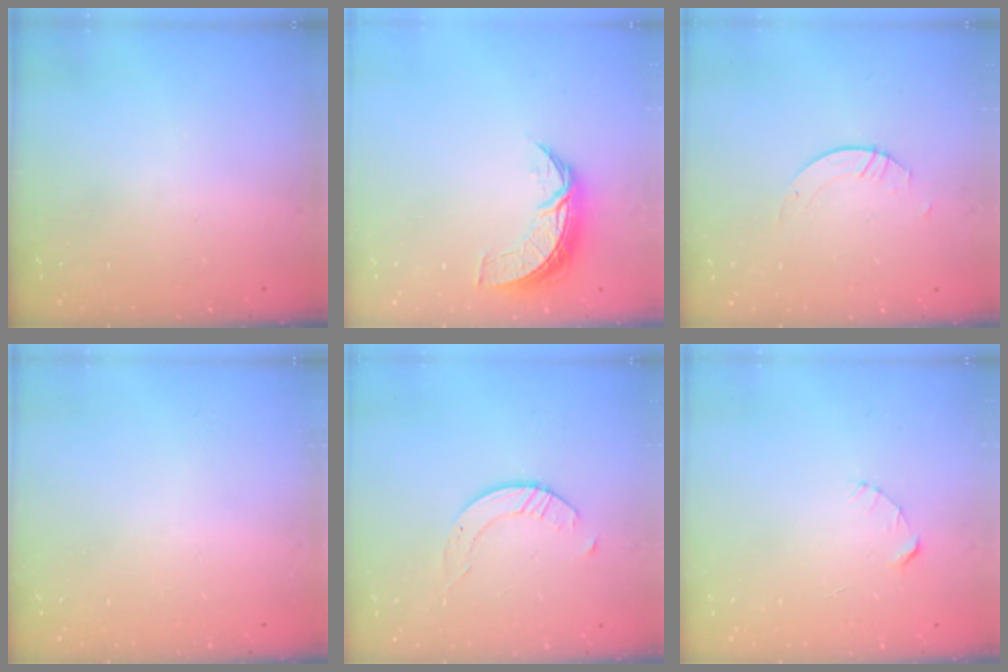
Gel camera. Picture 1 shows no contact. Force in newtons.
{"total": 8.0, "press": 8.0, "slide": 0.3}
{"total": 2.1, "press": 2.1, "slide": 0.1}
{"total": 0.0}
{"total": 2.6, "press": 2.6, "slide": 0.3}
{"total": 2.4, "press": 2.4, "slide": 0.2}